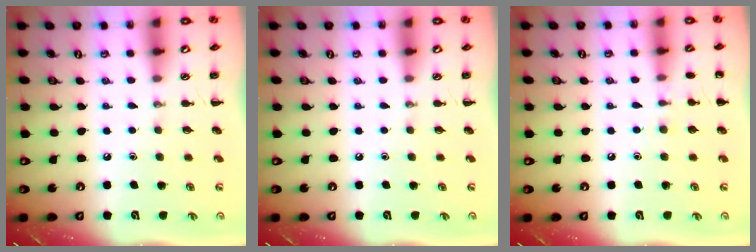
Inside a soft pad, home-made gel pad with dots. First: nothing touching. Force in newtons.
{"total": 0.0}
{"total": 5.1, "press": 4.9, "slide": 1.5}